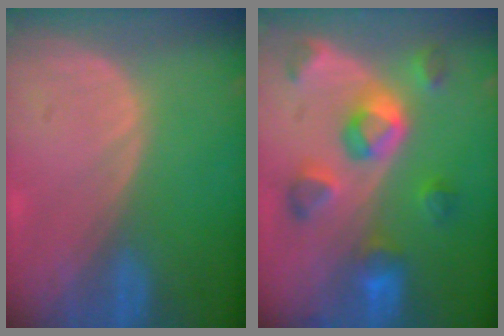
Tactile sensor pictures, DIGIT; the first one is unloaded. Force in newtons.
{"total": 9.0, "press": 8.3, "slide": 3.4}